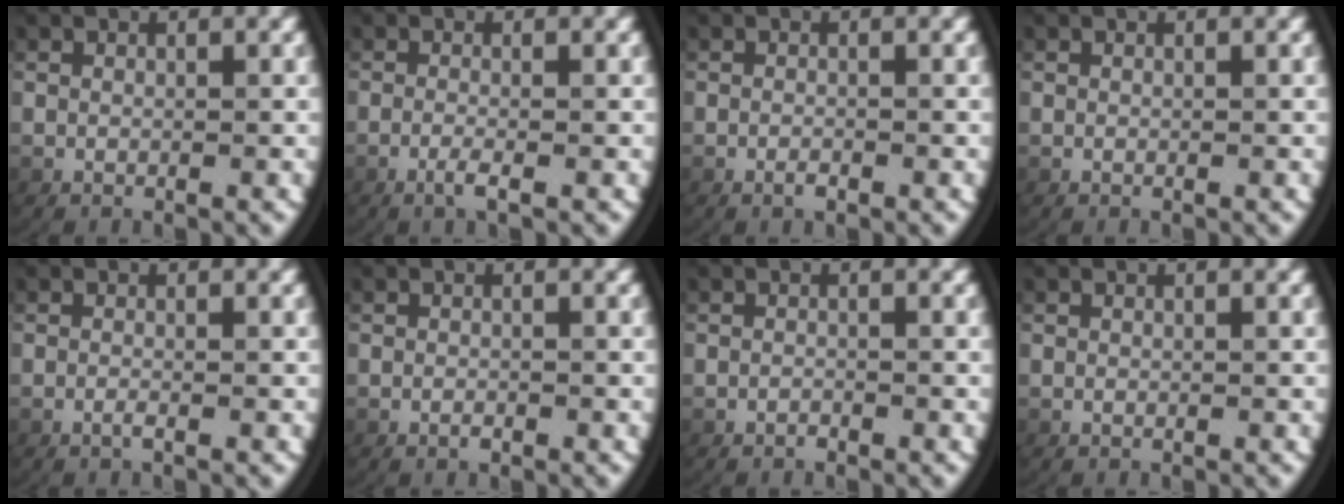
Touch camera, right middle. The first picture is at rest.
{"total": 1.7, "force": [-1.0, 0.4, 1.3], "torque": [-0.041, -0.006, -0.016]}
{"total": 0.9, "force": [-0.7, 0.3, 0.5], "torque": [-0.014, -0.001, -0.012]}
{"total": 0.0}
{"total": 1.0, "force": [-0.8, 0.3, 0.5], "torque": [-0.018, -0.001, -0.013]}
{"total": 0.6, "force": [-0.5, 0.1, 0.3], "torque": [-0.011, 0.000, -0.008]}
{"total": 0.6, "force": [-0.6, -0.2, 0.0], "torque": [-0.006, -0.002, -0.009]}
{"total": 0.0}